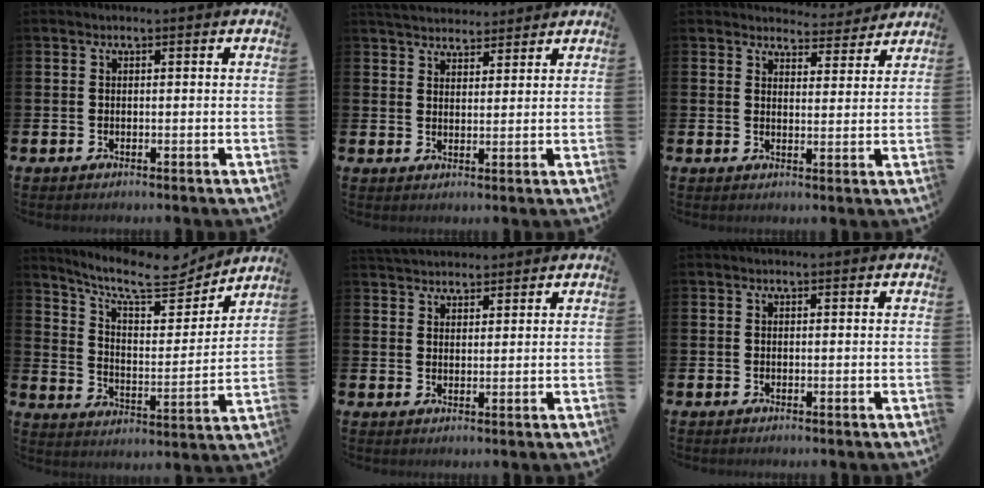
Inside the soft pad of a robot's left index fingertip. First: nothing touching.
{"total": 4.2, "force": [4.1, 1.0, 0.1], "torque": [-0.014, -0.019, 0.076]}
{"total": 4.0, "force": [3.9, 0.9, 0.0], "torque": [-0.004, -0.031, 0.068]}
{"total": 9.7, "force": [8.5, 2.4, 3.9], "torque": [-0.092, -0.064, 0.144]}
{"total": 3.3, "force": [3.2, 0.8, 0.0], "torque": [-0.009, -0.012, 0.060]}
{"total": 0.0}